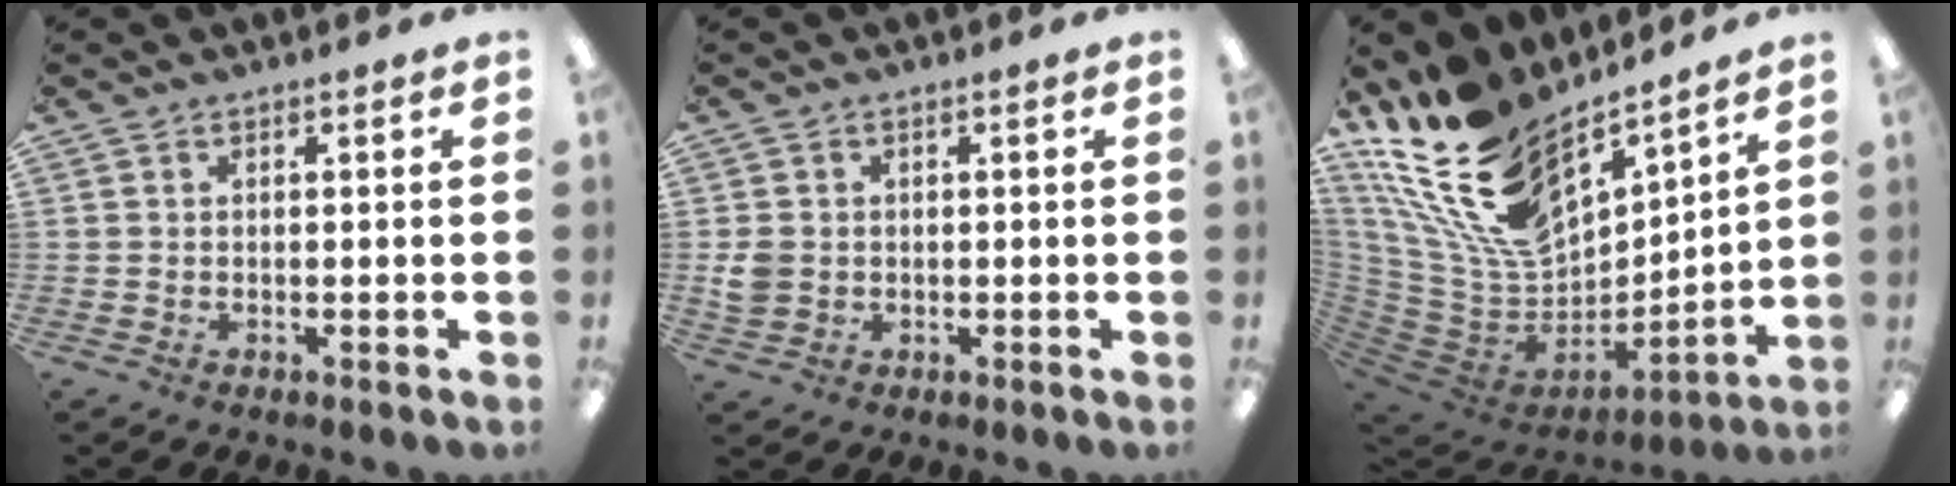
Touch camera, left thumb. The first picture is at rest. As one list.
[{"total": 3.6, "force": [0.1, 3.2, 1.7], "torque": [-0.029, 0.000, 0.000]}, {"total": 23.6, "force": [15.8, 11.7, 13.1], "torque": [-0.277, -0.099, 0.293]}]